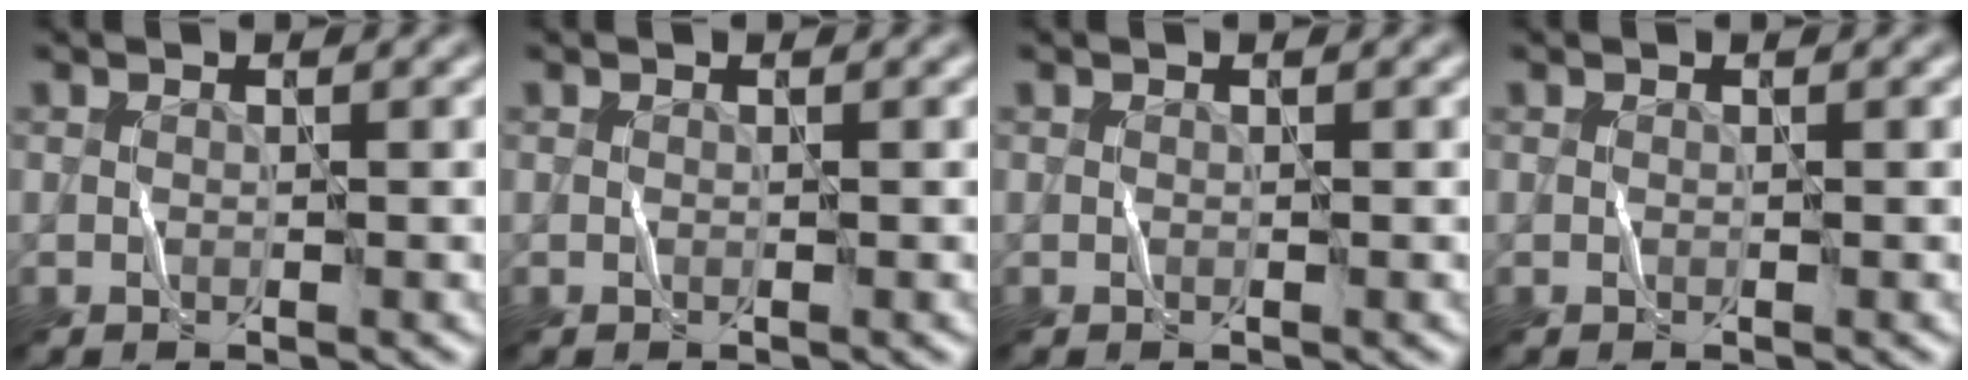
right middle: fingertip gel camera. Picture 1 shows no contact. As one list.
[{"total": 0.0}, {"total": 0.0}, {"total": 0.0}]